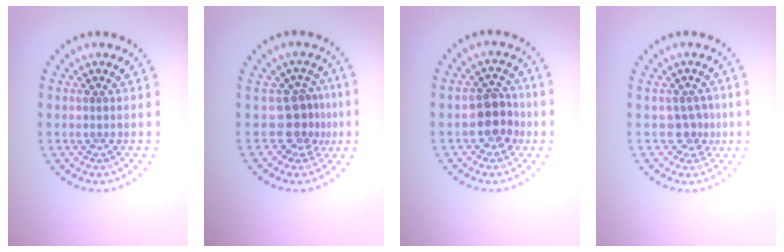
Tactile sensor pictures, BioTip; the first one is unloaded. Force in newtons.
{"total": 2.8, "press": 2.0, "slide": 1.9}
{"total": 3.5, "press": 3.3, "slide": 1.0}
{"total": 1.8, "press": 1.5, "slide": 1.1}